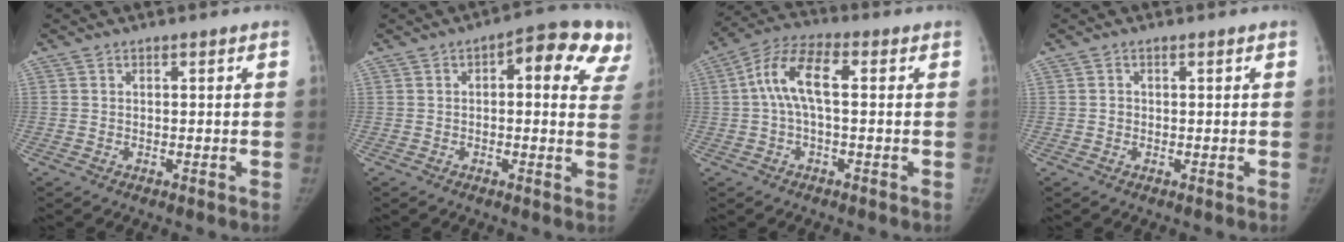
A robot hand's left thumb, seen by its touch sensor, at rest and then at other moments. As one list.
[{"total": 13.8, "force": [5.5, 5.5, 11.5], "torque": [-0.105, 0.003, 0.052]}, {"total": 9.3, "force": [0.8, 3.8, 8.4], "torque": [-0.174, 0.034, 0.008]}, {"total": 0.8, "force": [-0.1, 0.7, 0.2], "torque": [0.003, 0.003, -0.002]}]